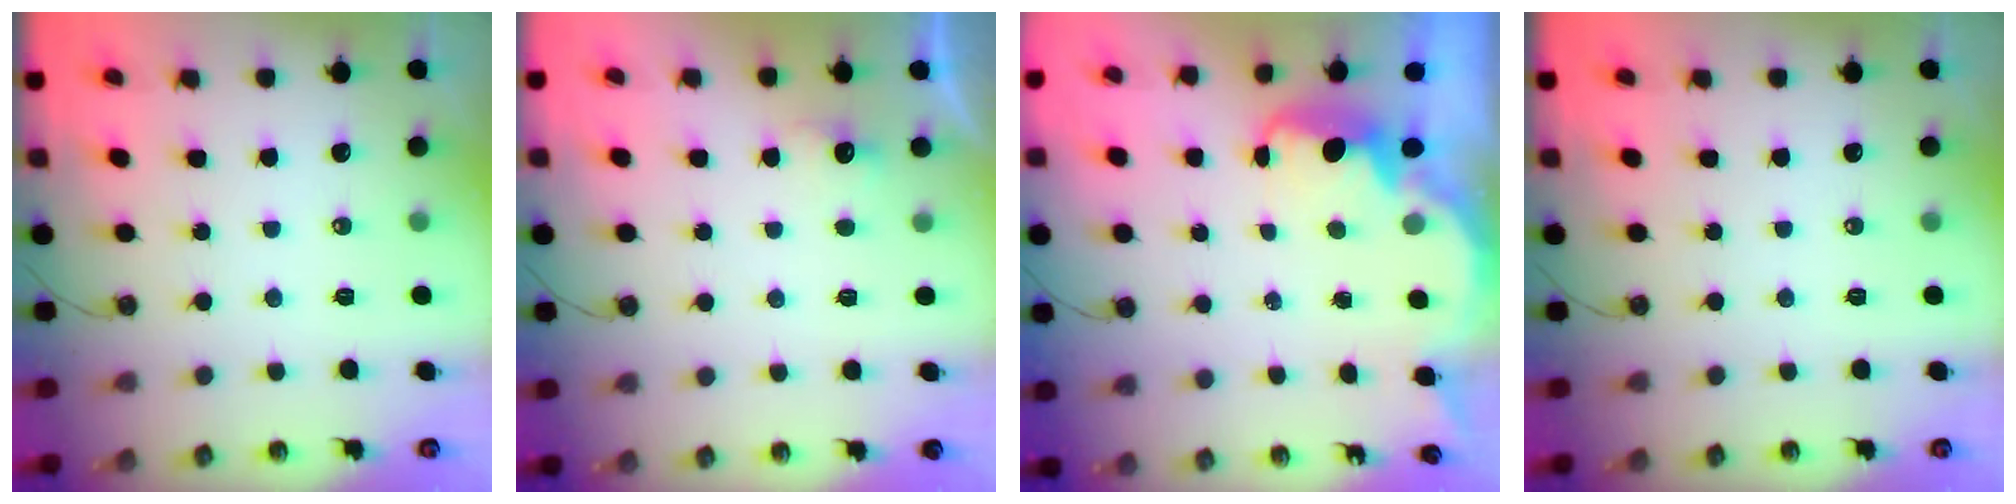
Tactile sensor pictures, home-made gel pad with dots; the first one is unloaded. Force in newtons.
{"total": 3.9, "press": 3.8, "slide": 0.8}
{"total": 2.7, "press": 2.7, "slide": 0.4}
{"total": 0.0}